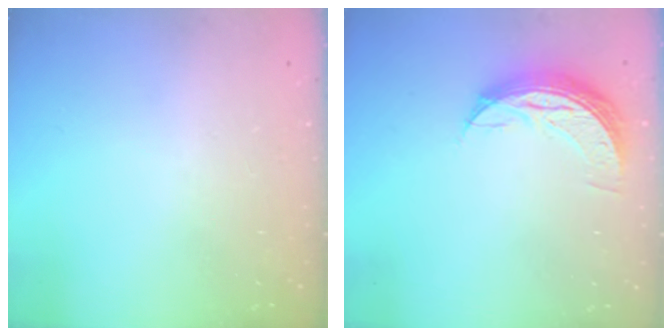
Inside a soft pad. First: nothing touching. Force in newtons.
{"total": 7.6, "press": 7.6, "slide": 0.7}